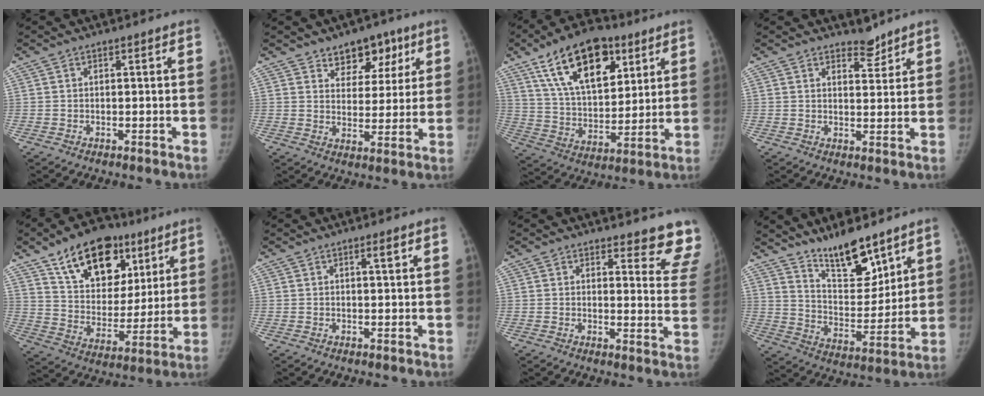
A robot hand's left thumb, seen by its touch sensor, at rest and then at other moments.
{"total": 9.2, "force": [5.7, 6.0, 3.9], "torque": [-0.008, -0.026, 0.087]}
{"total": 20.4, "force": [10.9, 10.8, 13.5], "torque": [-0.182, -0.035, 0.191]}
{"total": 3.4, "force": [3.0, 1.4, 0.8], "torque": [0.007, -0.024, 0.047]}
{"total": 21.3, "force": [11.9, 13.0, 12.0], "torque": [-0.143, -0.034, 0.200]}
{"total": 1.8, "force": [0.9, 0.3, 1.5], "torque": [-0.020, -0.003, 0.014]}
{"total": 10.9, "force": [10.5, 2.6, 1.9], "torque": [0.024, -0.101, 0.084]}
{"total": 13.7, "force": [10.4, 4.8, 7.4], "torque": [-0.079, -0.081, 0.190]}